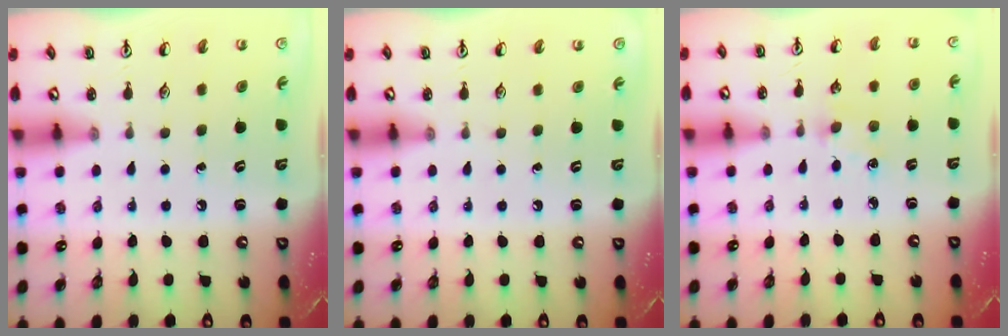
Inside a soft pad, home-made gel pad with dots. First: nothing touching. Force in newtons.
{"total": 0.0}
{"total": 4.5, "press": 4.4, "slide": 0.5}